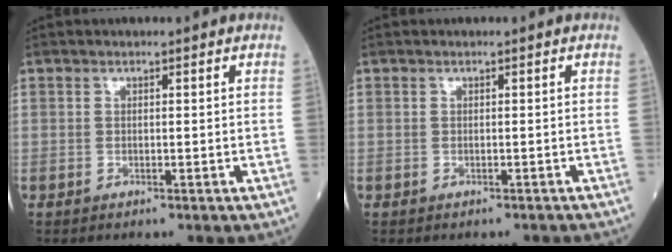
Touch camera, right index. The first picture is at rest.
{"total": 1.2, "force": [-1.1, 0.3, 0.2], "torque": [-0.007, -0.002, -0.015]}